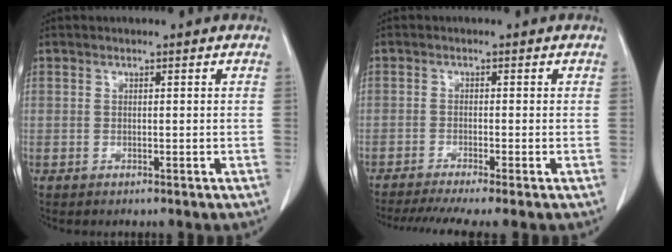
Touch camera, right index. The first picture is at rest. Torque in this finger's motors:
{"motor_torque": [0.91, -0.90, 0.18, 0.03]}